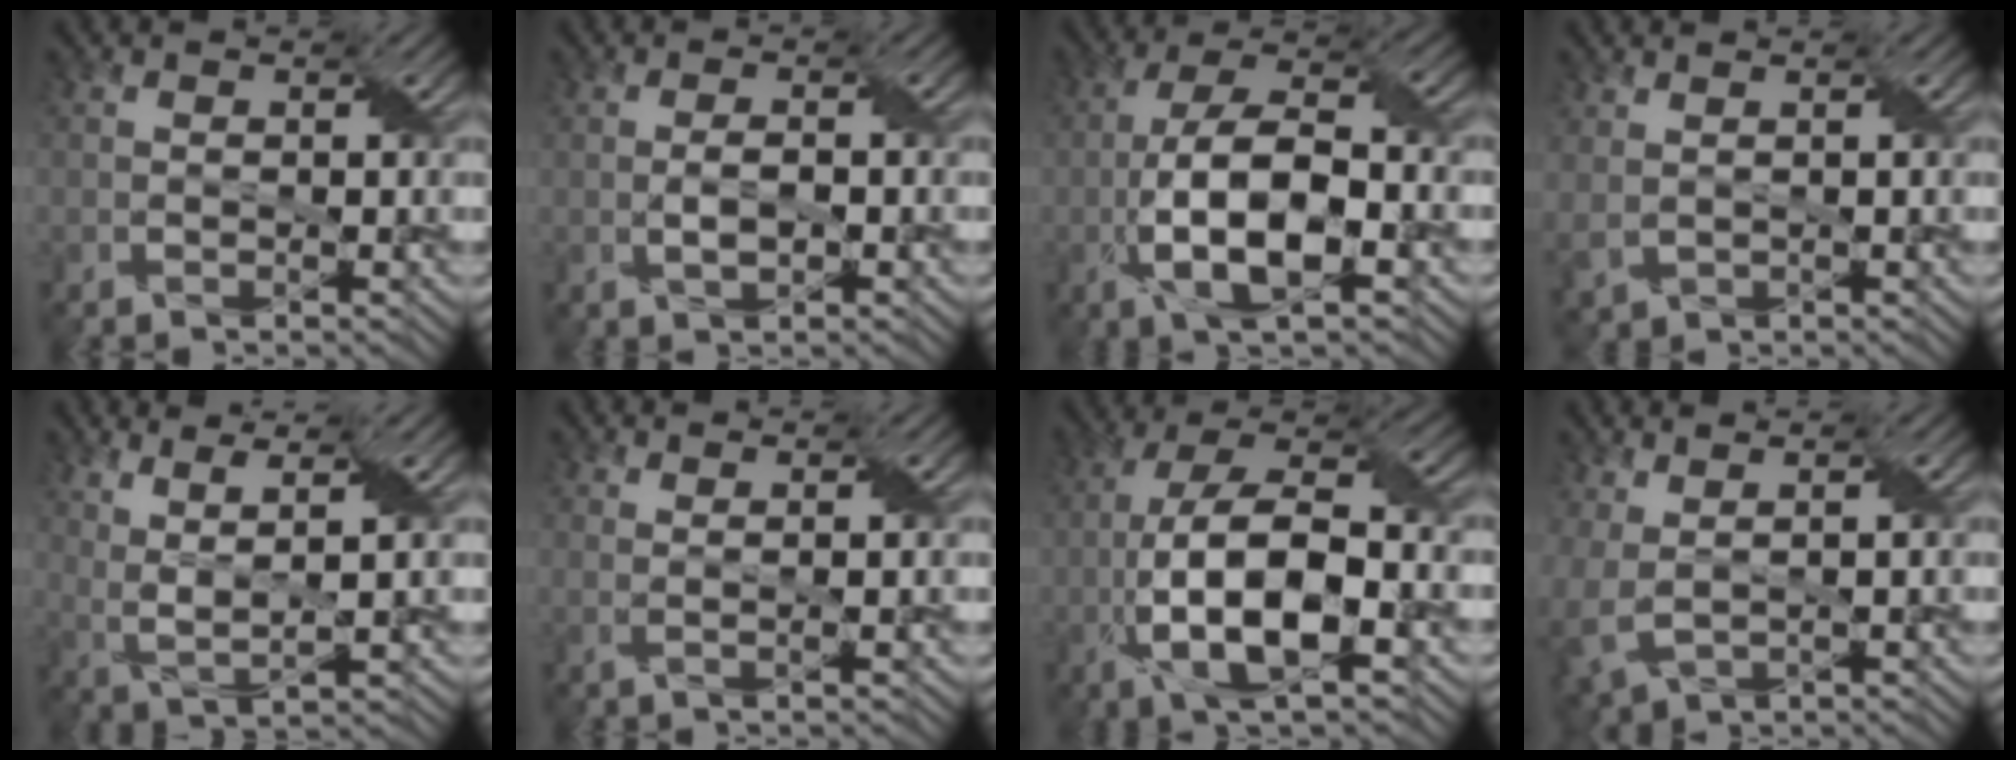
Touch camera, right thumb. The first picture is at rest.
{"total": 2.6, "force": [-0.6, 1.0, 2.3], "torque": [-0.049, 0.002, -0.009]}
{"total": 11.2, "force": [-3.3, 4.3, 9.8], "torque": [-0.195, 0.008, -0.066]}
{"total": 2.0, "force": [0.8, 1.0, 1.5], "torque": [-0.044, 0.002, 0.025]}
{"total": 5.8, "force": [3.6, 1.0, 4.5], "torque": [-0.098, -0.003, 0.072]}
{"total": 1.9, "force": [0.9, 0.2, 1.6], "torque": [-0.034, 0.001, 0.008]}
{"total": 12.7, "force": [-3.3, 4.8, 11.2], "torque": [-0.234, 0.004, -0.066]}
{"total": 4.3, "force": [1.5, 2.1, 3.4], "torque": [-0.100, 0.004, 0.040]}